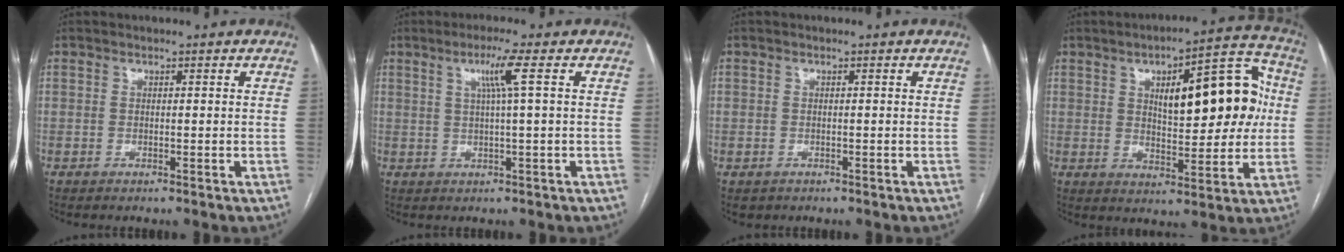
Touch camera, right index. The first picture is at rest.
{"total": 4.4, "force": [1.5, -1.0, 4.0], "torque": [-0.080, 0.003, 0.029]}
{"total": 1.6, "force": [-0.6, 1.5, 0.1], "torque": [-0.005, 0.005, -0.003]}
{"total": 16.4, "force": [3.0, 5.9, 15.0], "torque": [-0.196, 0.038, 0.049]}